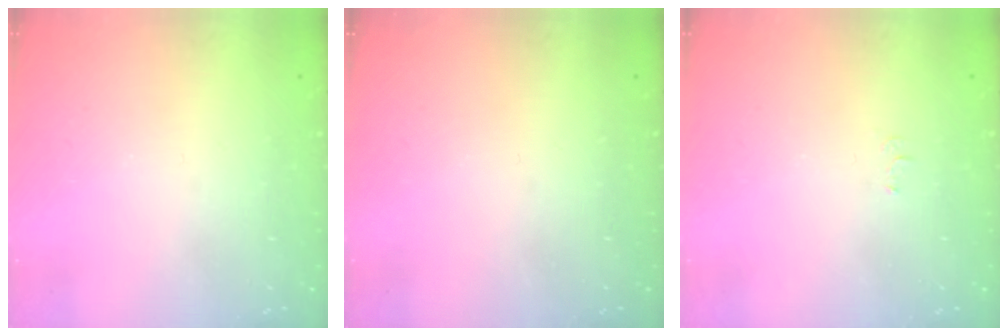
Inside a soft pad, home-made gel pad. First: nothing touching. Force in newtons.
{"total": 0.0}
{"total": 3.0, "press": 3.0, "slide": 0.5}